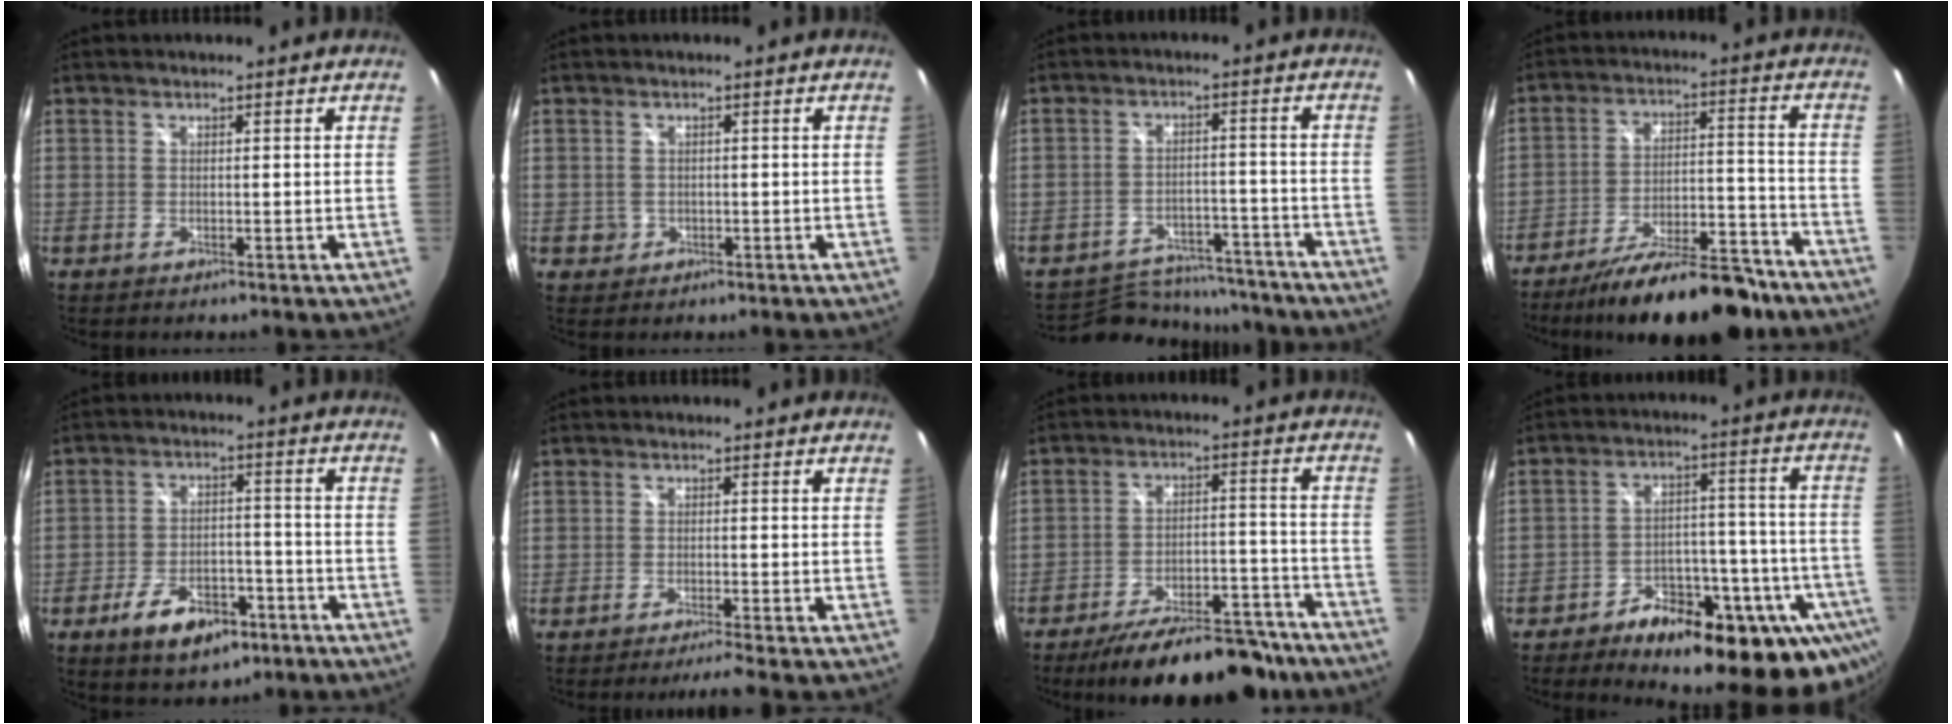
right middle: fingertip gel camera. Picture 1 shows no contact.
{"total": 1.8, "force": [-0.3, 1.8, 0.3], "torque": [-0.004, -0.002, -0.003]}
{"total": 13.5, "force": [-12.5, 4.5, 2.7], "torque": [-0.062, 0.022, -0.163]}
{"total": 19.7, "force": [-16.1, 5.2, 10.1], "torque": [-0.168, -0.010, -0.230]}
{"total": 10.5, "force": [-6.1, 5.3, 6.7], "torque": [-0.136, 0.007, -0.089]}
{"total": 3.2, "force": [-2.8, -1.1, 1.2], "torque": [-0.026, -0.009, -0.049]}
{"total": 19.4, "force": [-16.3, 5.8, 8.8], "torque": [-0.146, 0.005, -0.218]}
{"total": 25.3, "force": [-16.0, 11.2, 16.1], "torque": [-0.213, 0.009, -0.206]}